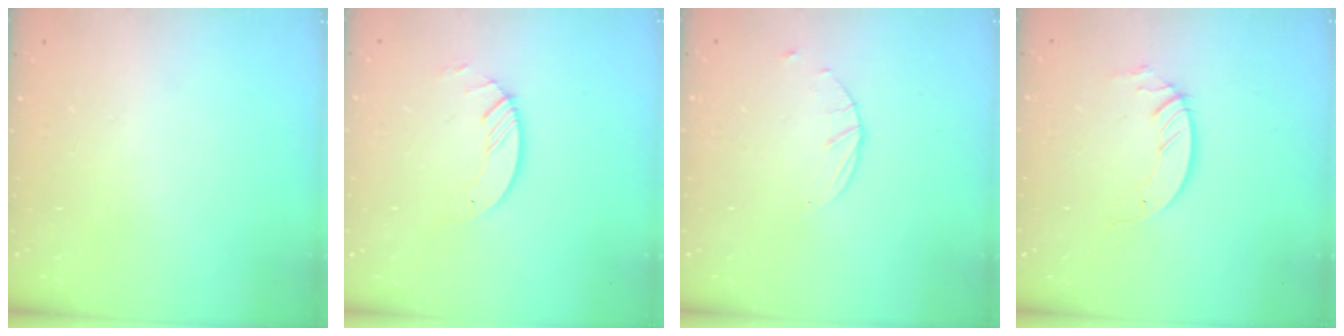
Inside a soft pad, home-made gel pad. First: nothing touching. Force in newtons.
{"total": 3.6, "press": 3.6, "slide": 0.4}
{"total": 1.7, "press": 1.7, "slide": 0.3}
{"total": 4.5, "press": 4.4, "slide": 0.4}